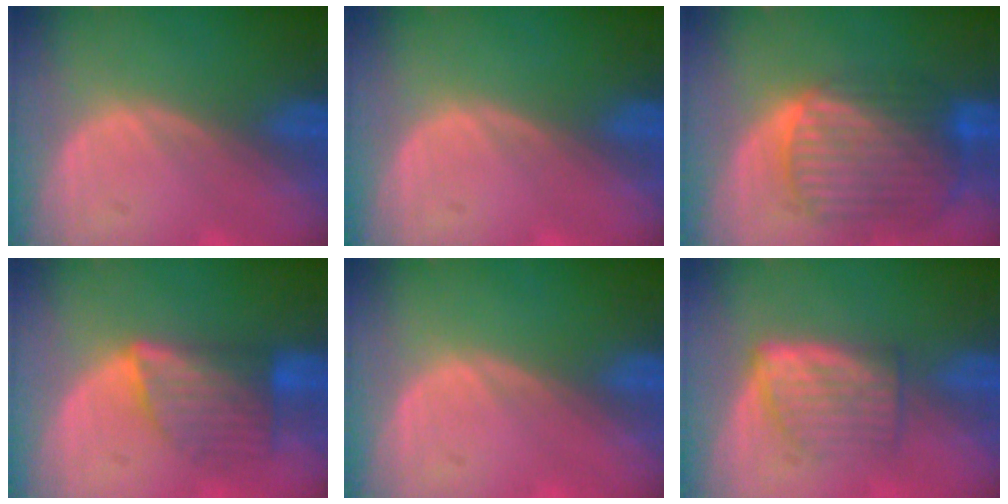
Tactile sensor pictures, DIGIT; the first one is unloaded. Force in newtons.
{"total": 0.0}
{"total": 10.3, "press": 8.6, "slide": 5.6}
{"total": 6.6, "press": 6.5, "slide": 1.0}
{"total": 0.0}
{"total": 5.9, "press": 5.4, "slide": 2.4}